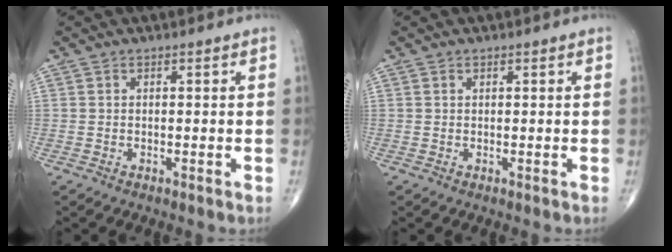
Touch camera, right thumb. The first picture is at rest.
{"total": 0.0}